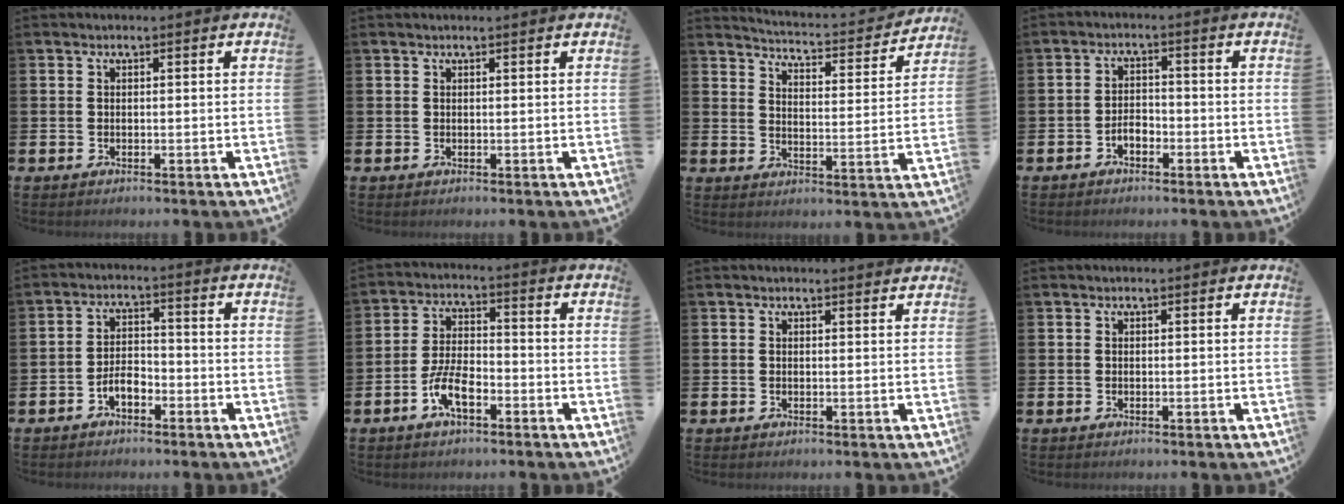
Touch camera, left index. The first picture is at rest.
{"total": 0.0}
{"total": 4.0, "force": [3.9, 0.4, 0.6], "torque": [-0.025, -0.040, 0.059]}
{"total": 2.3, "force": [-1.5, 1.3, 1.2], "torque": [-0.027, 0.008, -0.031]}
{"total": 3.1, "force": [-2.0, 1.5, 1.9], "torque": [-0.036, 0.011, -0.041]}
{"total": 5.7, "force": [-2.7, 2.4, 4.4], "torque": [-0.093, 0.007, -0.055]}
{"total": 0.8, "force": [0.7, 0.1, 0.1], "torque": [0.008, -0.004, 0.011]}
{"total": 0.0}